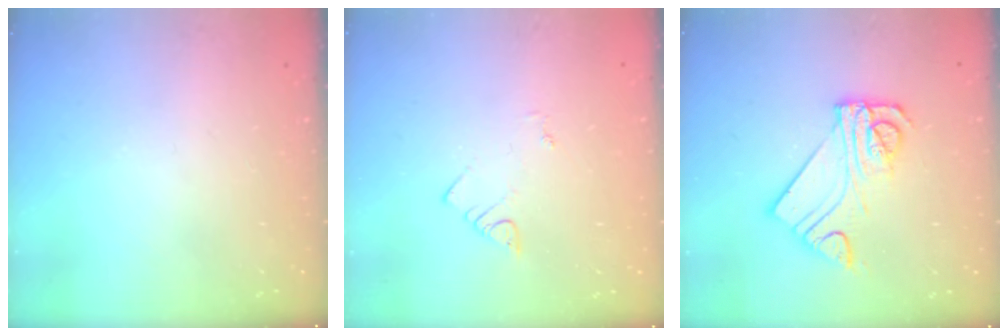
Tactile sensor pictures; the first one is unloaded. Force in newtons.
{"total": 2.1, "press": 2.1, "slide": 0.3}
{"total": 12.0, "press": 11.9, "slide": 1.1}